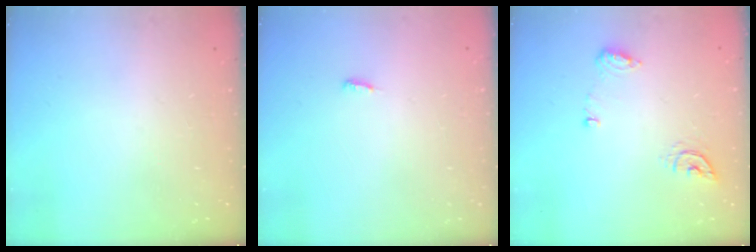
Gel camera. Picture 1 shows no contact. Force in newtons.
{"total": 4.9, "press": 4.2, "slide": 2.5}
{"total": 7.5, "press": 7.5, "slide": 0.8}